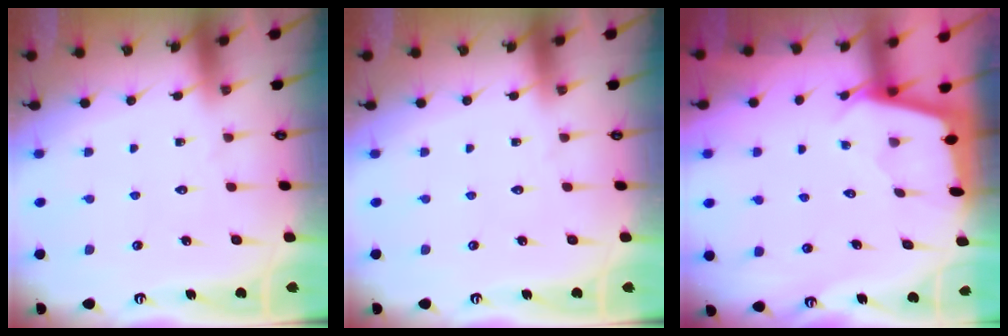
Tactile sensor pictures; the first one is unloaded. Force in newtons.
{"total": 0.0}
{"total": 1.8, "press": 1.8, "slide": 0.2}